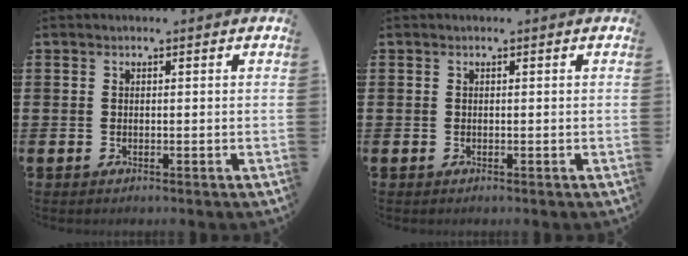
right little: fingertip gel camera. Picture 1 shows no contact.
{"total": 0.0}